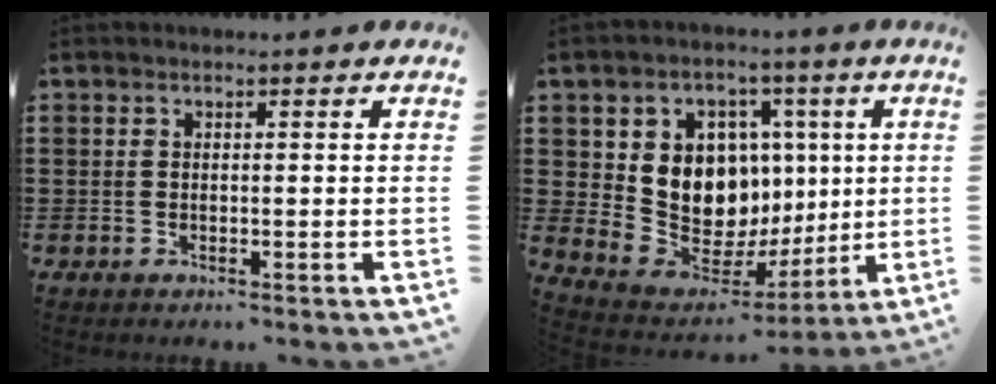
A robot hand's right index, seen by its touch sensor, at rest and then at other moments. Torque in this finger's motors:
{"motor_torque": [2.14, 0.00, 1.05, 0.21]}